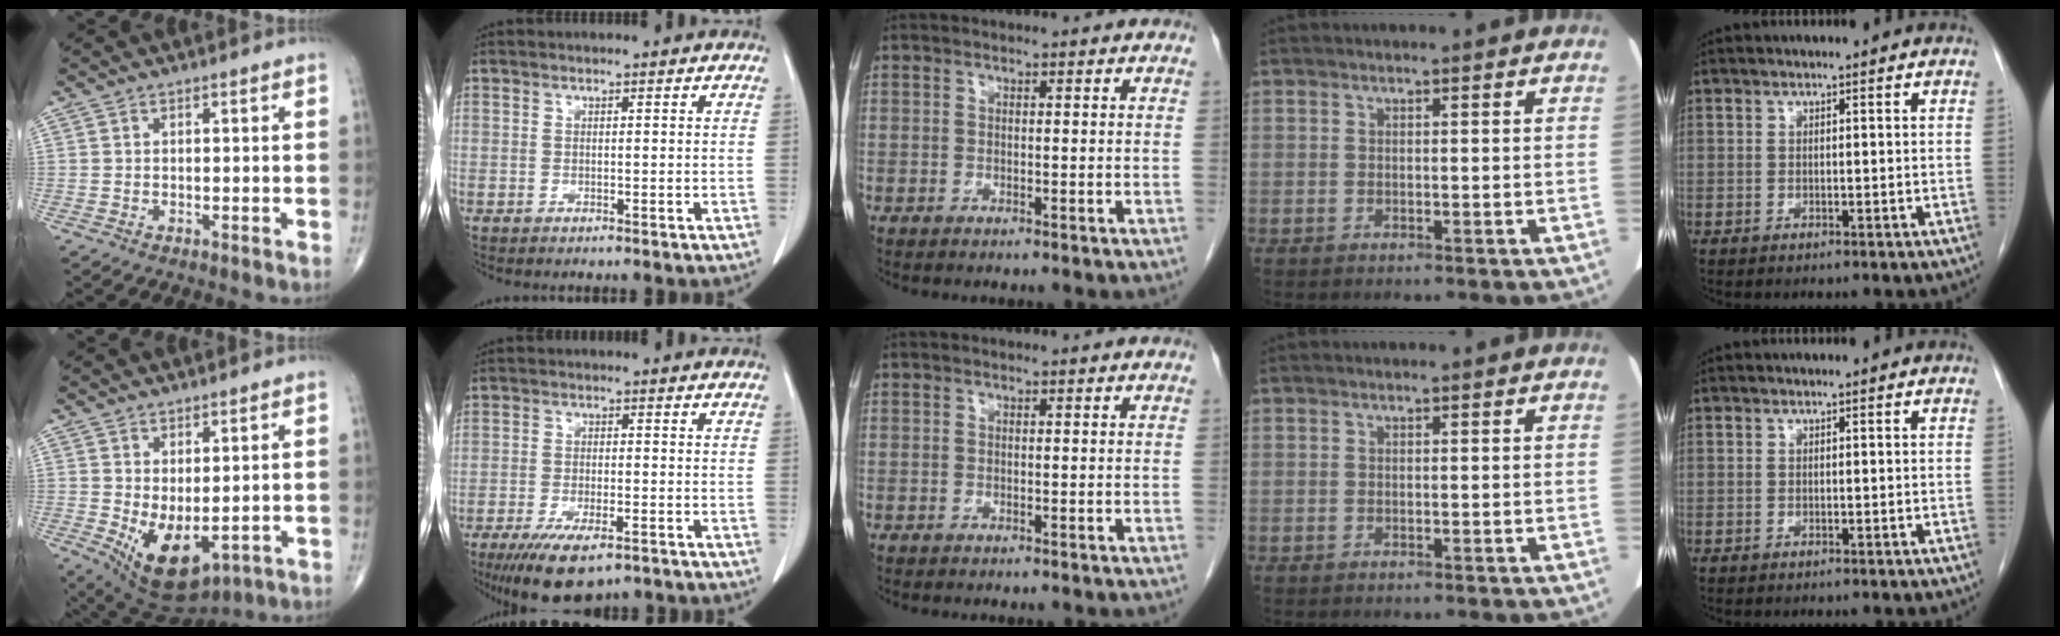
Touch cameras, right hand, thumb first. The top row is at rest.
{"thumb": {"total": 9.9, "force": [-1.4, 5.2, 8.3], "torque": [-0.128, -0.010, 0.004]}, "index": {"total": 9.5, "force": [-6.4, 2.9, 6.4], "torque": [-0.107, -0.017, -0.101]}}